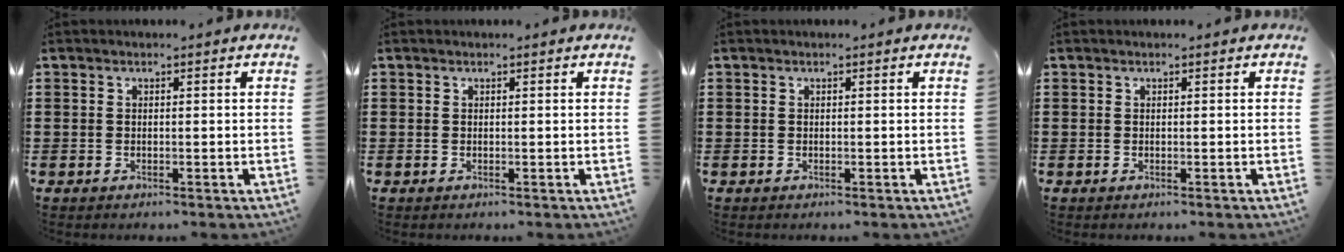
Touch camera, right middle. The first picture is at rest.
{"total": 0.0}
{"total": 0.0}
{"total": 0.0}